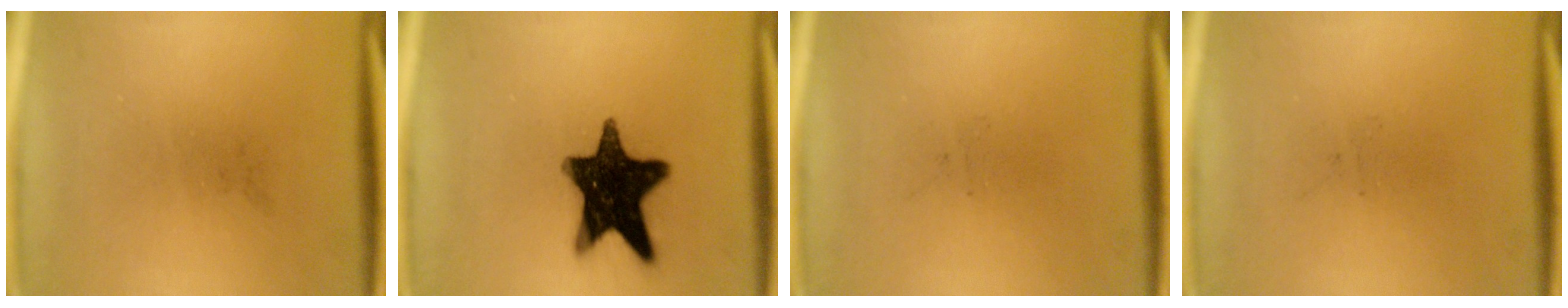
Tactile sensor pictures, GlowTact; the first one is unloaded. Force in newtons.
{"total": 16.6}
{"total": 0.0}
{"total": 0.0}